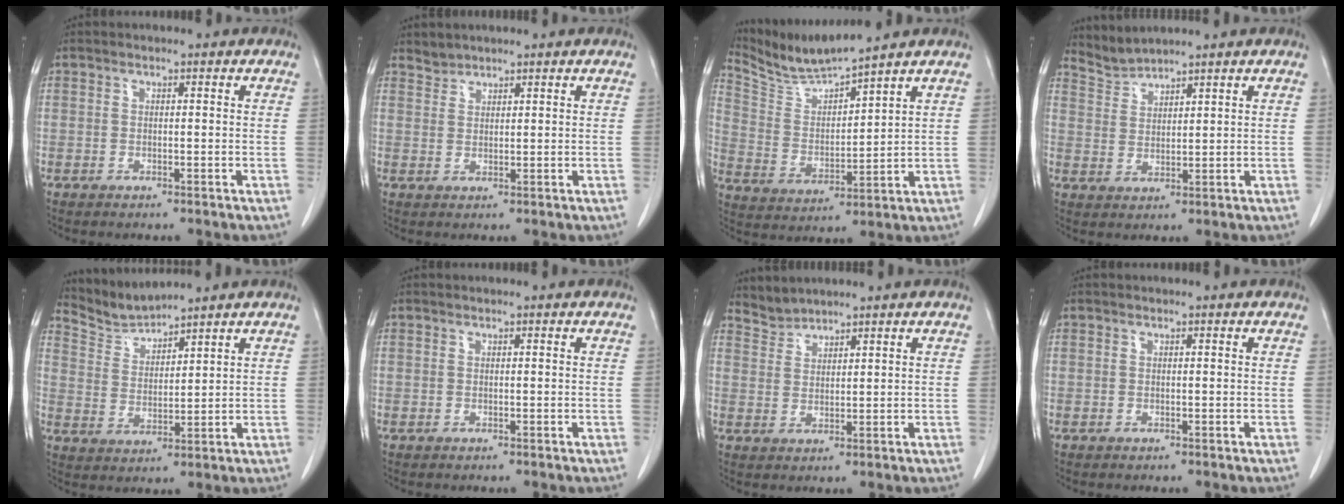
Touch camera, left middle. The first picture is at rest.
{"total": 1.5, "force": [1.5, 0.2, -0.4], "torque": [0.007, 0.002, 0.029]}
{"total": 8.1, "force": [7.8, -1.4, 1.8], "torque": [-0.052, -0.008, 0.167]}
{"total": 3.2, "force": [3.1, -0.6, -0.7], "torque": [0.008, -0.001, 0.071]}
{"total": 5.0, "force": [4.8, -0.9, -0.9], "torque": [0.007, -0.003, 0.108]}
{"total": 0.0}
{"total": 2.7, "force": [2.6, 0.0, -0.7], "torque": [0.009, 0.003, 0.059]}
{"total": 0.0}